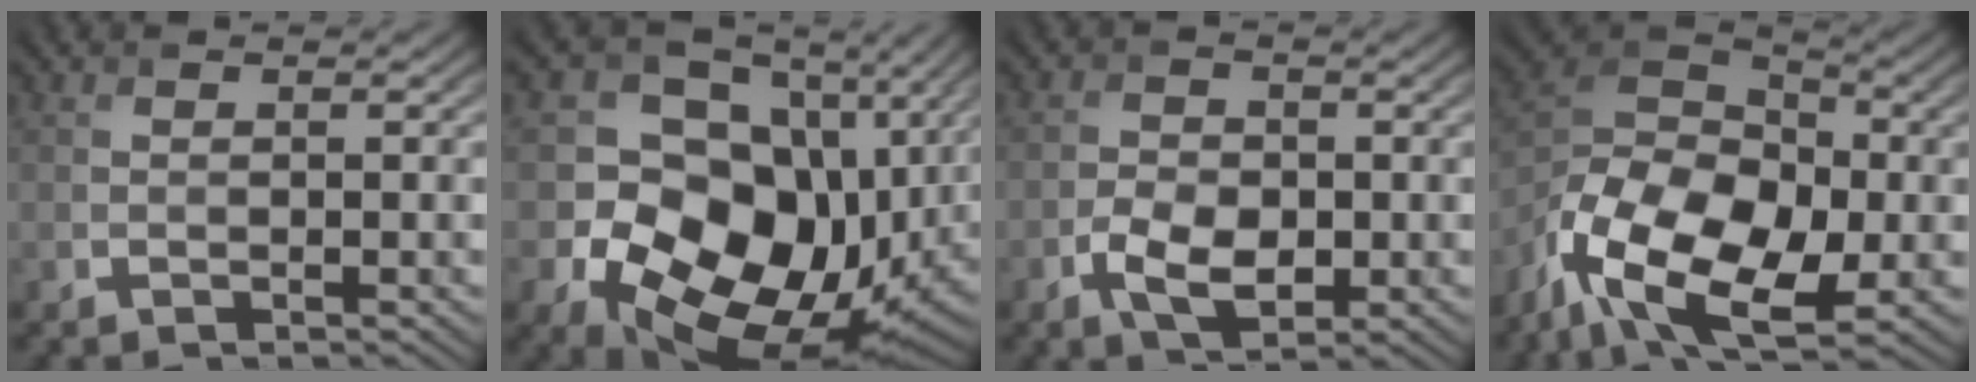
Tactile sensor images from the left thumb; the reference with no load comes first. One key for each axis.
{"total": 17.6, "fx": -1.1, "fy": 13.6, "fz": 11.1, "tx": -0.216, "ty": -0.050, "tz": 0.010}
{"total": 4.6, "fx": -1.6, "fy": 2.8, "fz": 3.2, "tx": -0.064, "ty": -0.005, "tz": -0.032}
{"total": 16.3, "fx": -7.7, "fy": 9.4, "fz": 10.9, "tx": -0.251, "ty": -0.023, "tz": -0.152}